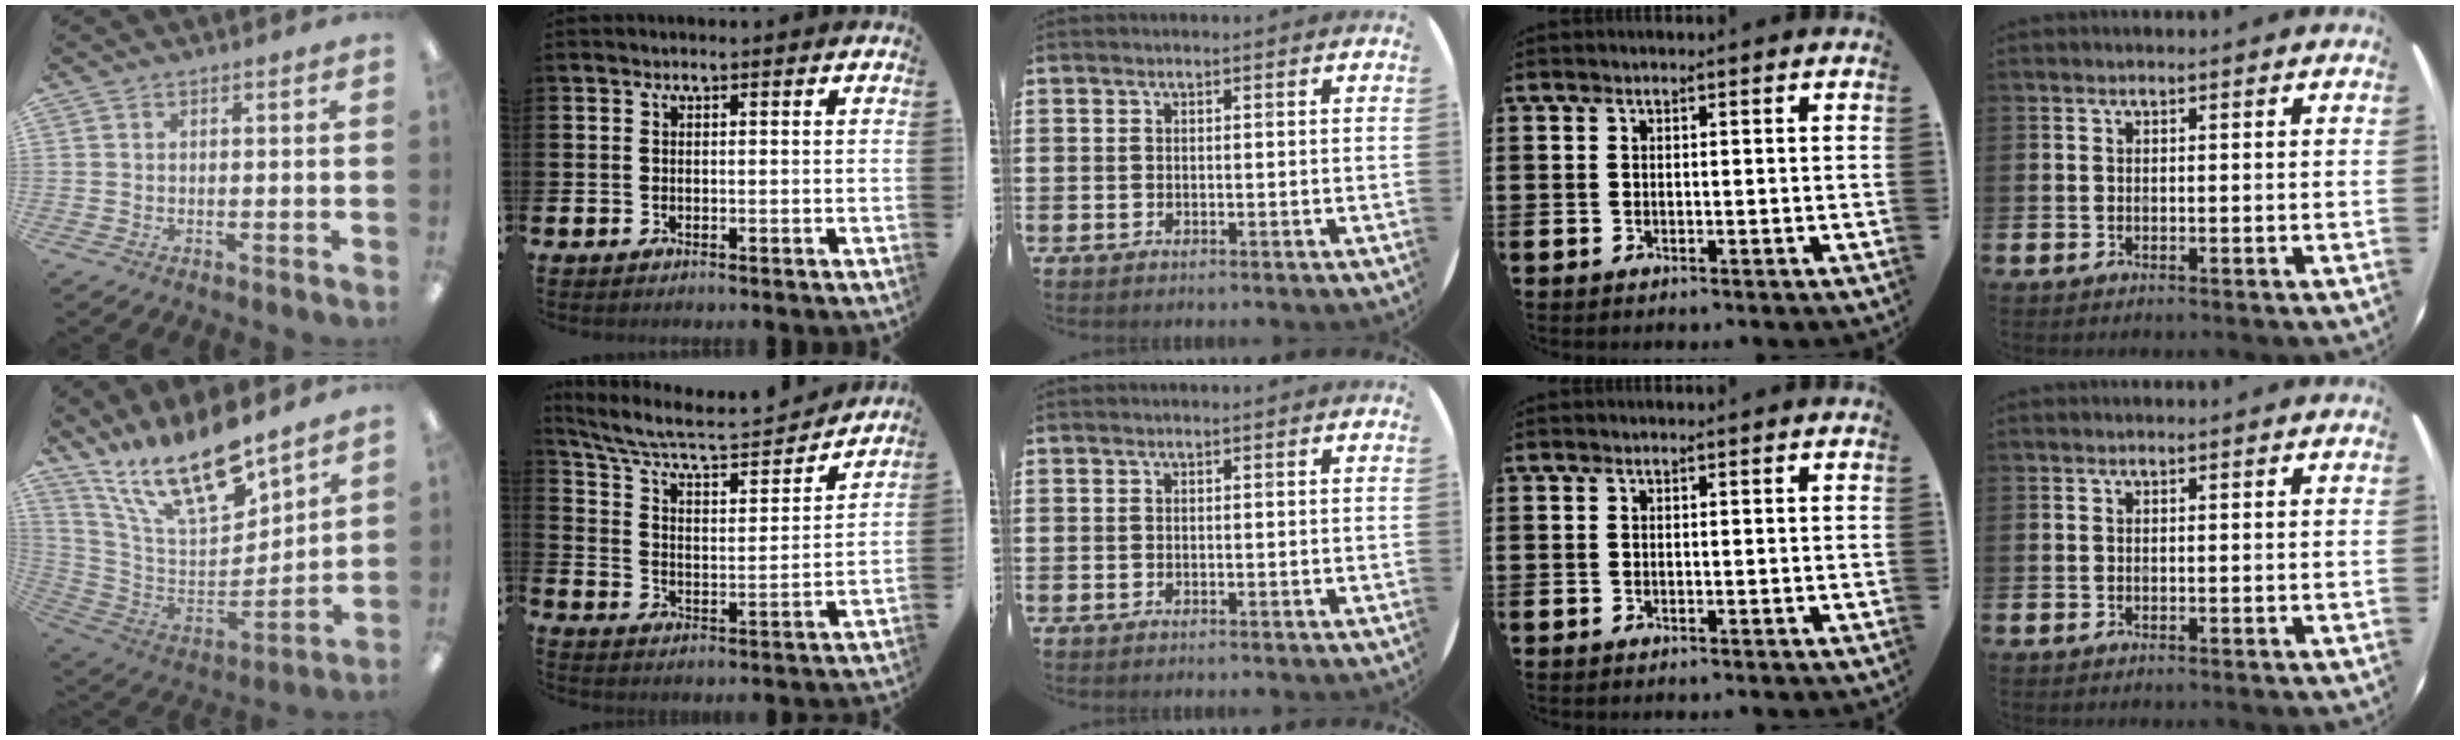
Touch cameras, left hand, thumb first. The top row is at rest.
{"thumb": {"total": 20.4, "force": [15.4, 6.9, 11.5], "torque": [-0.229, -0.102, 0.271]}, "index": {"total": 7.7, "force": [6.6, 2.0, 3.4], "torque": [-0.102, -0.045, 0.108]}}